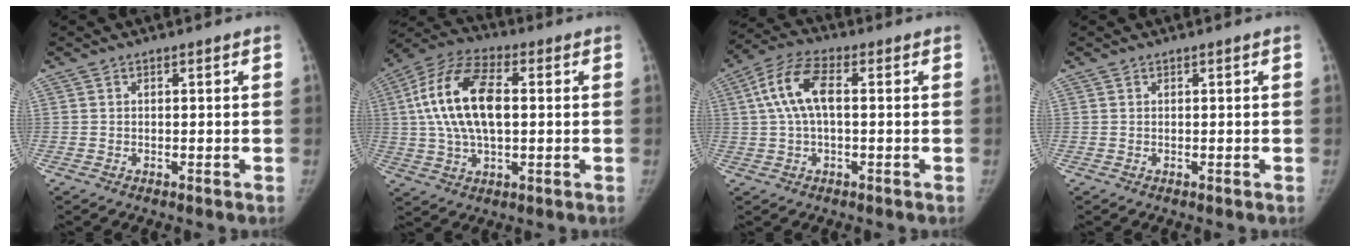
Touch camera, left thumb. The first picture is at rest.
{"total": 16.4, "force": [1.8, 8.5, 13.9], "torque": [-0.274, 0.024, 0.031]}
{"total": 9.3, "force": [1.1, 4.4, 8.2], "torque": [-0.173, 0.032, 0.017]}
{"total": 0.0}